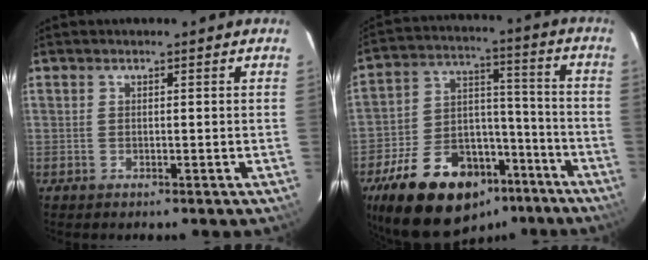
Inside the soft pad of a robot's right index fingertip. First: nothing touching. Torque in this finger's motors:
{"motor_torque": [1.13, -1.01, 0.84, 0.09]}